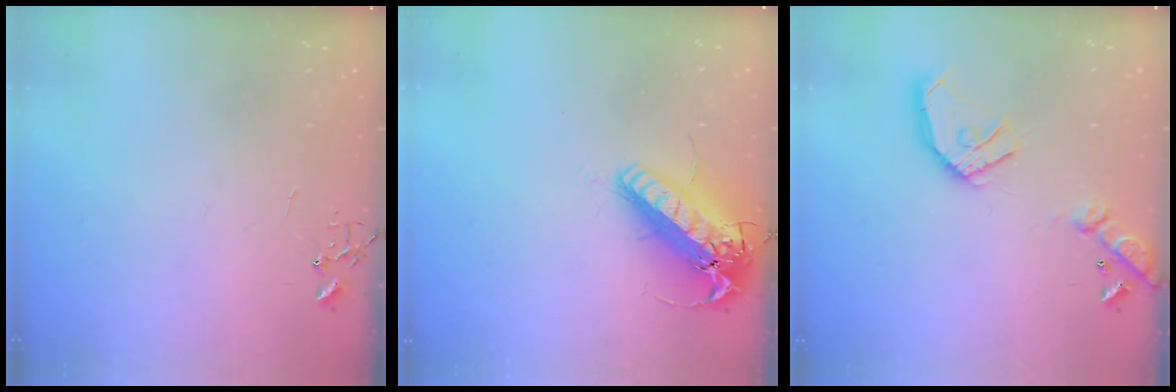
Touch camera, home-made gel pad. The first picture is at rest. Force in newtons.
{"total": 21.1, "press": 20.8, "slide": 3.7}
{"total": 16.6, "press": 16.4, "slide": 2.5}